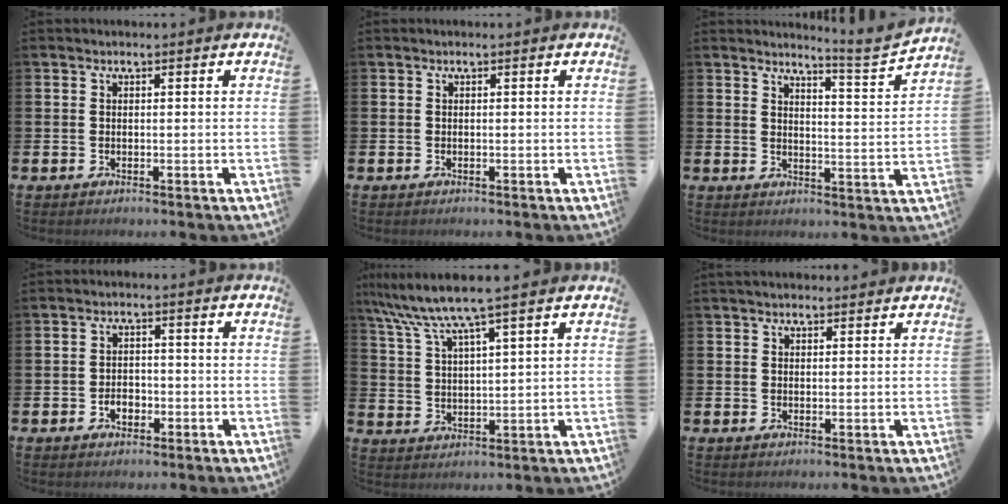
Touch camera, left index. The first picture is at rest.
{"total": 0.0}
{"total": 3.8, "force": [3.5, -0.8, 1.2], "torque": [-0.022, -0.038, 0.052]}
{"total": 2.3, "force": [-0.9, 1.6, 1.2], "torque": [-0.015, -0.001, -0.022]}
{"total": 7.7, "force": [6.4, 0.1, 4.3], "torque": [-0.103, -0.022, 0.111]}
{"total": 1.6, "force": [1.4, 0.5, 0.4], "torque": [0.000, 0.000, 0.024]}